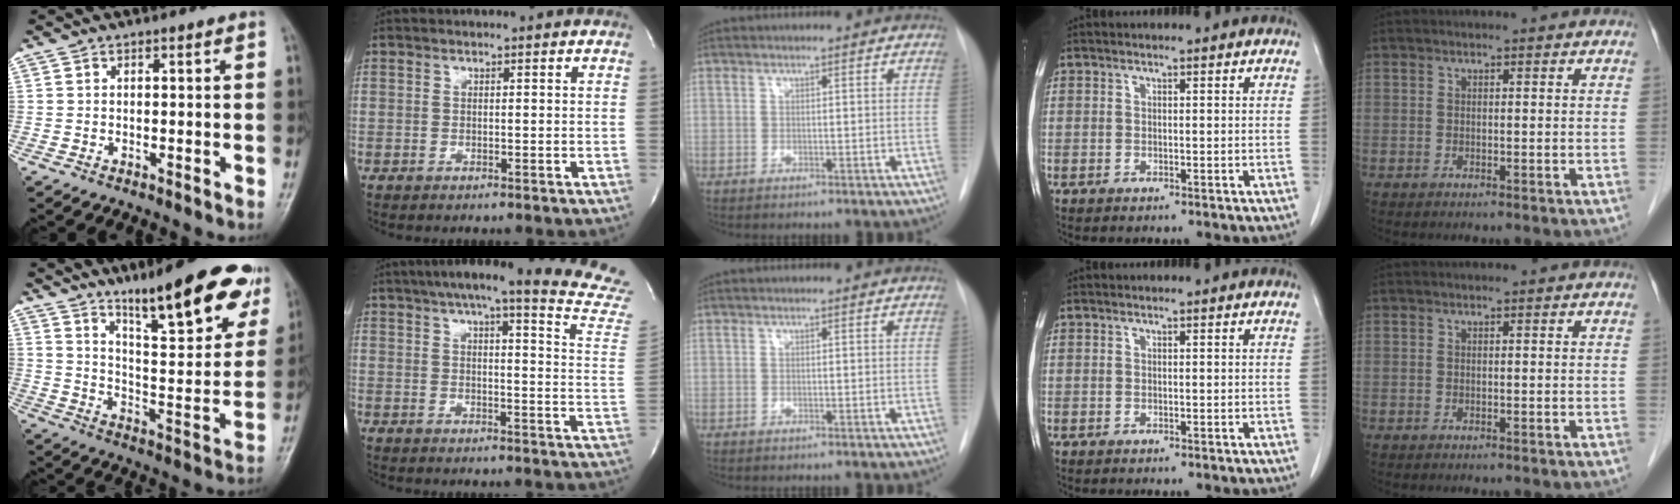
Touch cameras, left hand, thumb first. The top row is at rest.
{"thumb": {"total": 21.4, "force": [14.1, 5.3, 15.2], "torque": [-0.175, -0.065, 0.217]}, "index": {"total": 24.8, "force": [22.0, 0.1, 11.6], "torque": [-0.159, -0.071, 0.253]}}